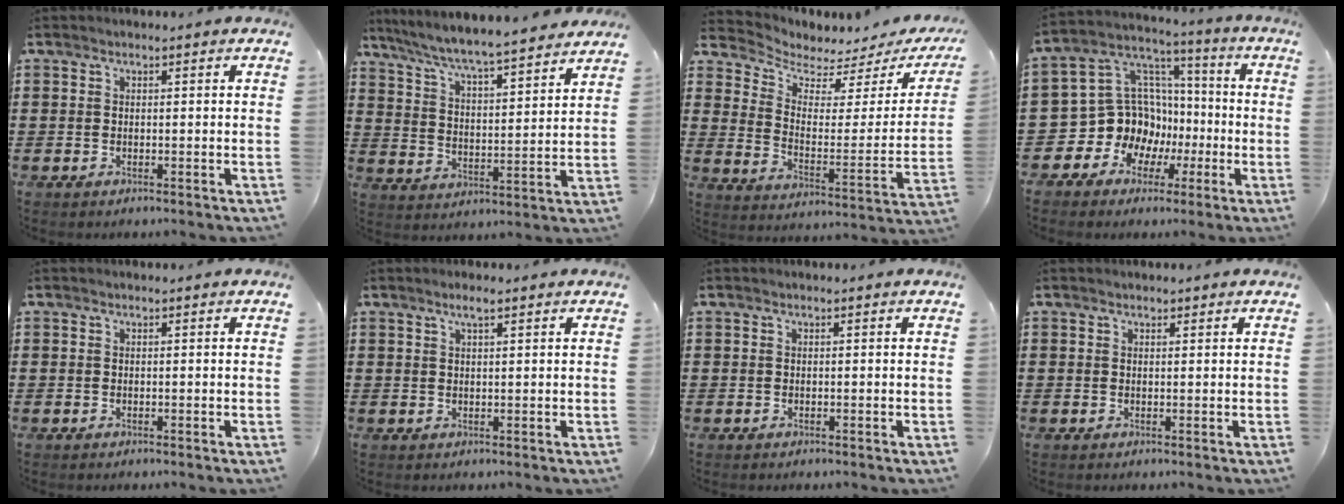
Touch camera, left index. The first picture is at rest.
{"total": 5.8, "force": [5.5, -0.3, 2.0], "torque": [-0.064, -0.044, 0.088]}
{"total": 3.4, "force": [3.0, 1.4, 0.9], "torque": [-0.046, -0.027, 0.045]}
{"total": 12.0, "force": [-2.8, 11.1, 3.6], "torque": [-0.128, -0.010, -0.039]}
{"total": 0.0}
{"total": 2.1, "force": [1.3, 0.3, 1.6], "torque": [-0.032, 0.002, 0.023]}
{"total": 0.0}
{"total": 0.6, "force": [0.5, 0.4, 0.0], "torque": [-0.002, 0.001, 0.010]}